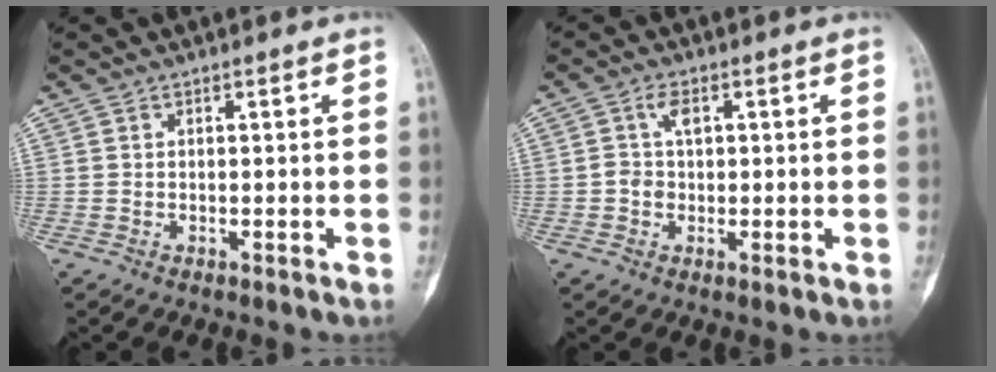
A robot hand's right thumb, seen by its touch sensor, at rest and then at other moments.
{"total": 3.4, "force": [0.8, 2.4, 2.3], "torque": [-0.034, 0.010, 0.013]}